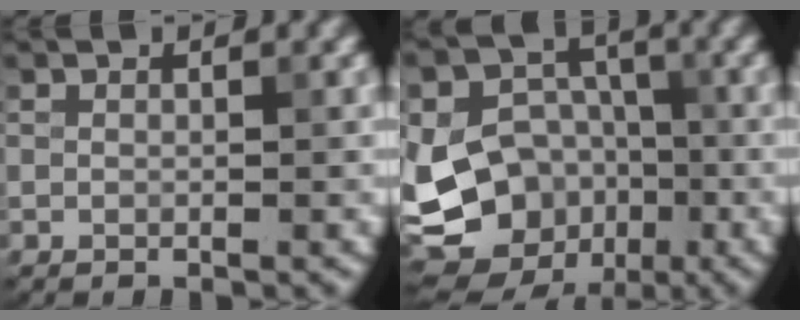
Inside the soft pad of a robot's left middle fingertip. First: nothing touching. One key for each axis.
{"total": 16.0, "fx": -4.5, "fy": 14.2, "fz": 5.8, "tx": -0.136, "ty": -0.033, "tz": -0.074}